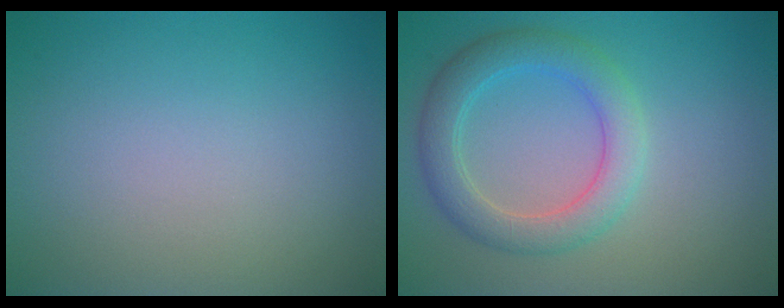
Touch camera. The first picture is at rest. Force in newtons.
{"total": 4.2, "press": 4.2, "slide": 0.1}